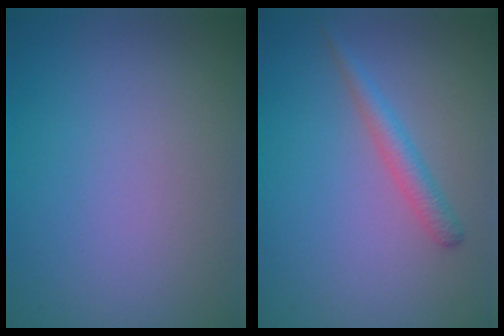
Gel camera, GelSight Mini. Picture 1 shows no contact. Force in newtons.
{"total": 1.9, "press": 1.9, "slide": 0.0}